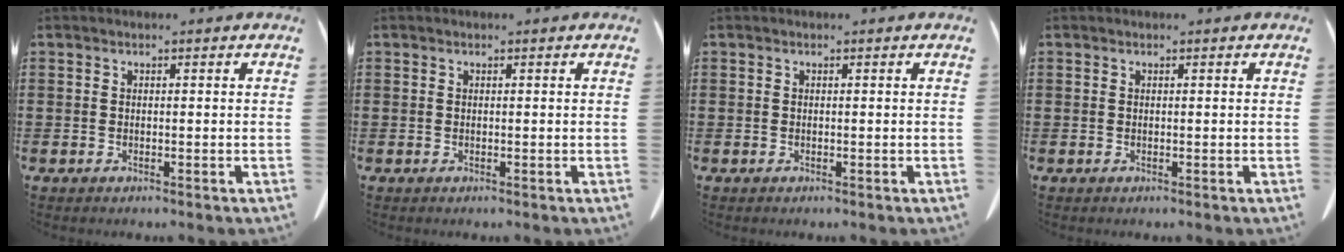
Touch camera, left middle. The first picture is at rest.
{"total": 0.0}
{"total": 0.0}
{"total": 0.0}